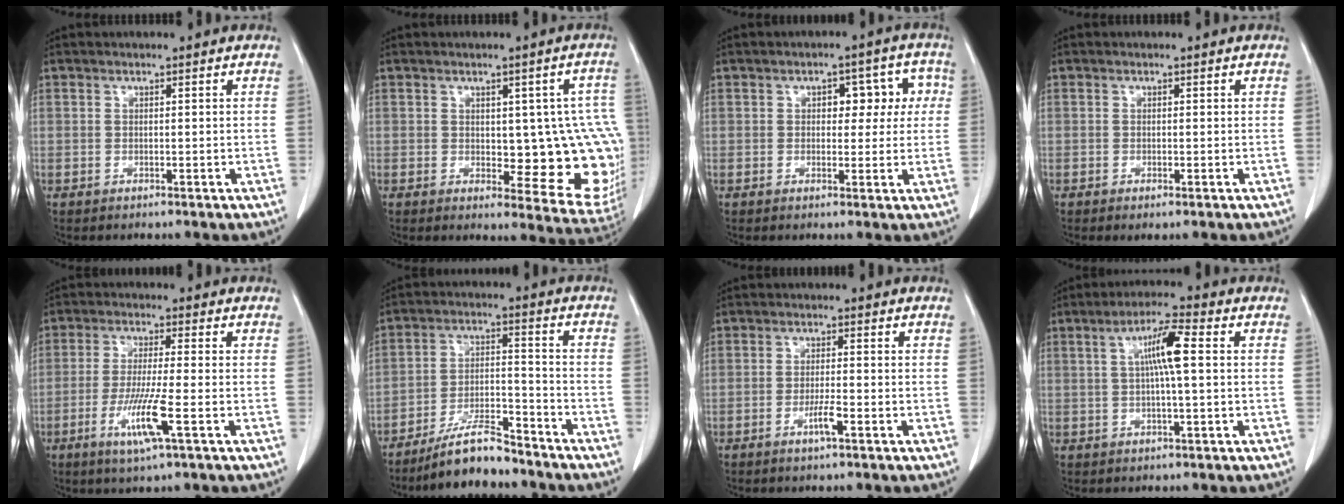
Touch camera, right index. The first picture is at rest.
{"total": 13.4, "force": [-0.4, 5.4, 12.2], "torque": [-0.103, 0.005, 0.006]}
{"total": 6.0, "force": [1.1, 3.6, 4.7], "torque": [-0.042, 0.032, 0.014]}
{"total": 0.9, "force": [-0.5, 0.1, 0.8], "torque": [-0.013, -0.003, -0.006]}
{"total": 7.7, "force": [-2.9, -0.4, 7.1], "torque": [-0.140, -0.021, -0.057]}
{"total": 9.5, "force": [-8.2, 1.8, 4.4], "torque": [-0.082, 0.000, -0.147]}
{"total": 2.8, "force": [-1.4, 0.0, 2.4], "torque": [-0.047, -0.003, -0.026]}
{"total": 6.5, "force": [1.0, 0.3, 6.4], "torque": [-0.116, 0.011, 0.016]}